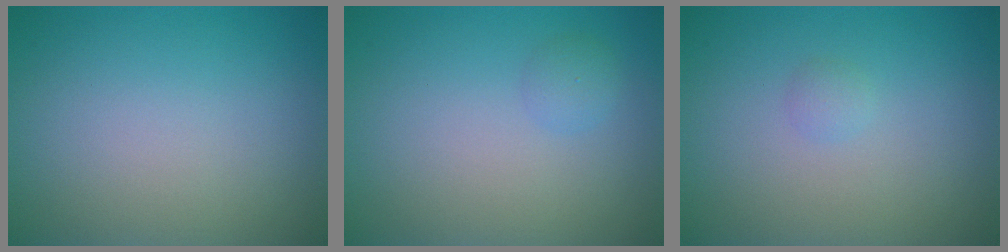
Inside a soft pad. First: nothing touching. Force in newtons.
{"total": 0.8, "press": 0.8, "slide": 0.0}
{"total": 0.7, "press": 0.7, "slide": 0.0}